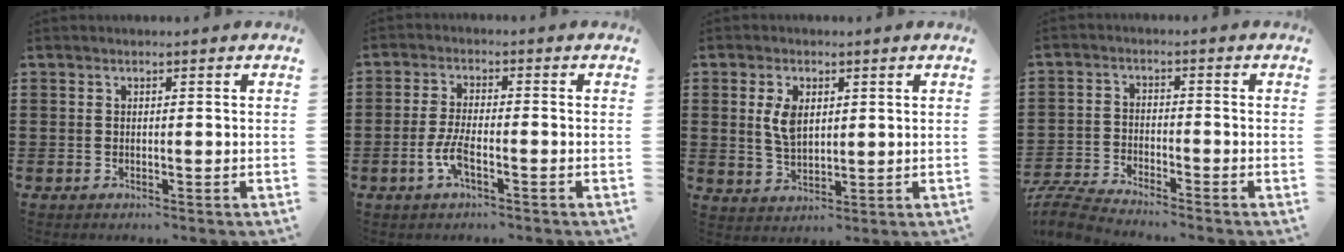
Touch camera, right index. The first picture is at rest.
{"total": 4.1, "force": [-1.8, 1.0, 3.5], "torque": [-0.085, -0.006, -0.039]}
{"total": 5.0, "force": [1.3, 2.8, 4.0], "torque": [-0.086, 0.009, 0.022]}
{"total": 5.1, "force": [-5.0, 0.1, 1.1], "torque": [-0.046, -0.008, -0.107]}